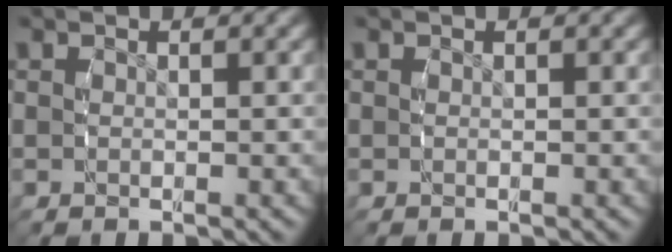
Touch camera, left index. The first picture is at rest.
{"total": 0.0}